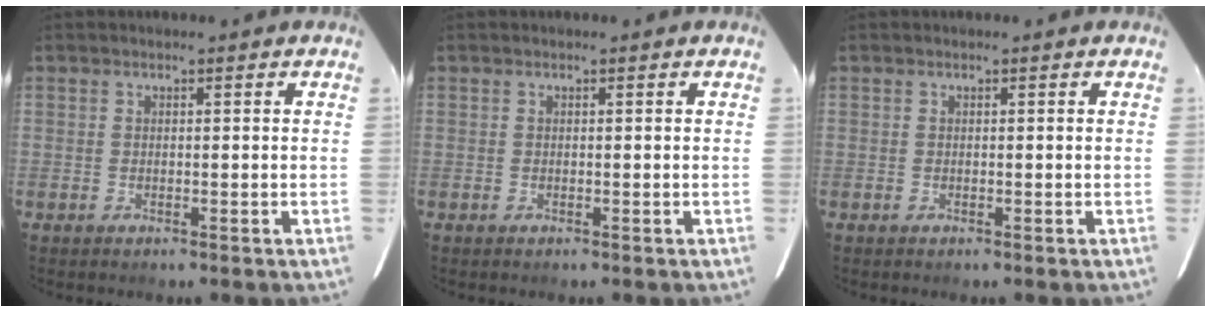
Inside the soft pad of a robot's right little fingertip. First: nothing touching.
{"total": 0.0}
{"total": 0.0}